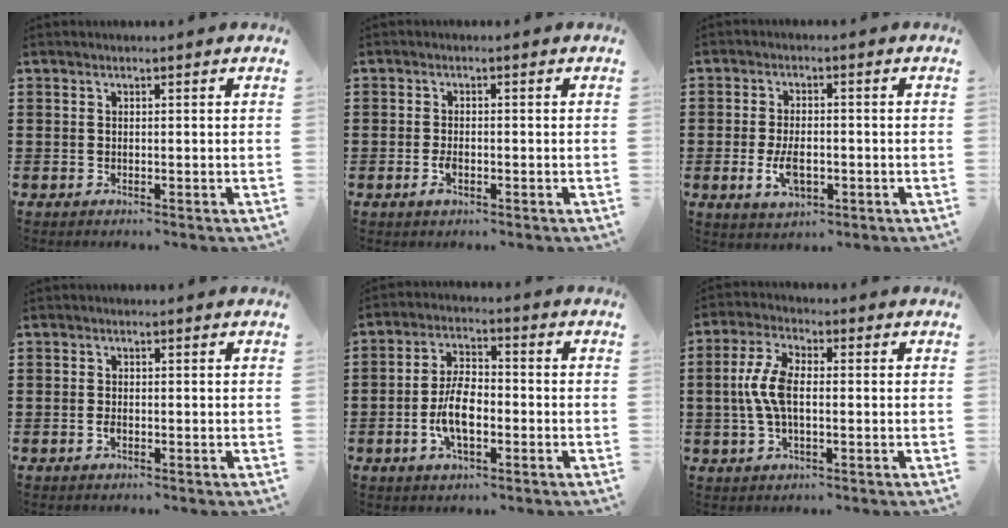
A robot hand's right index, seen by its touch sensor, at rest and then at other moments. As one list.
[{"total": 2.1, "force": [-0.9, 0.8, 1.8], "torque": [-0.042, -0.006, -0.017]}, {"total": 4.9, "force": [-1.4, 2.5, 4.0], "torque": [-0.090, -0.005, -0.027]}, {"total": 1.0, "force": [-0.5, 0.4, 0.8], "torque": [-0.025, -0.010, -0.009]}, {"total": 7.3, "force": [-1.9, 3.4, 6.2], "torque": [-0.138, -0.001, -0.040]}, {"total": 6.9, "force": [-0.2, 3.0, 6.2], "torque": [-0.150, -0.003, -0.013]}]